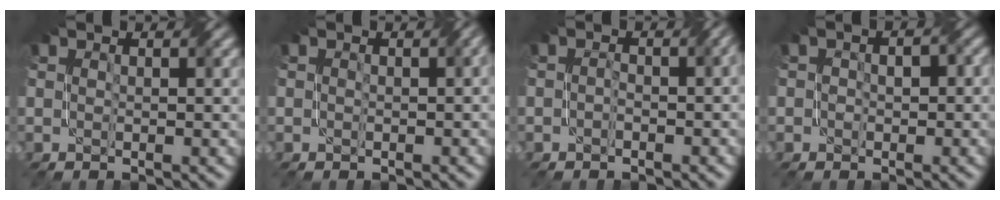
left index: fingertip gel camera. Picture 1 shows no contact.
{"total": 1.8, "force": [-0.5, 0.9, 1.4], "torque": [-0.022, -0.004, -0.008]}
{"total": 3.2, "force": [-1.4, 1.6, 2.4], "torque": [-0.022, -0.001, -0.018]}
{"total": 2.4, "force": [-0.6, 1.8, 1.5], "torque": [-0.009, 0.006, -0.004]}